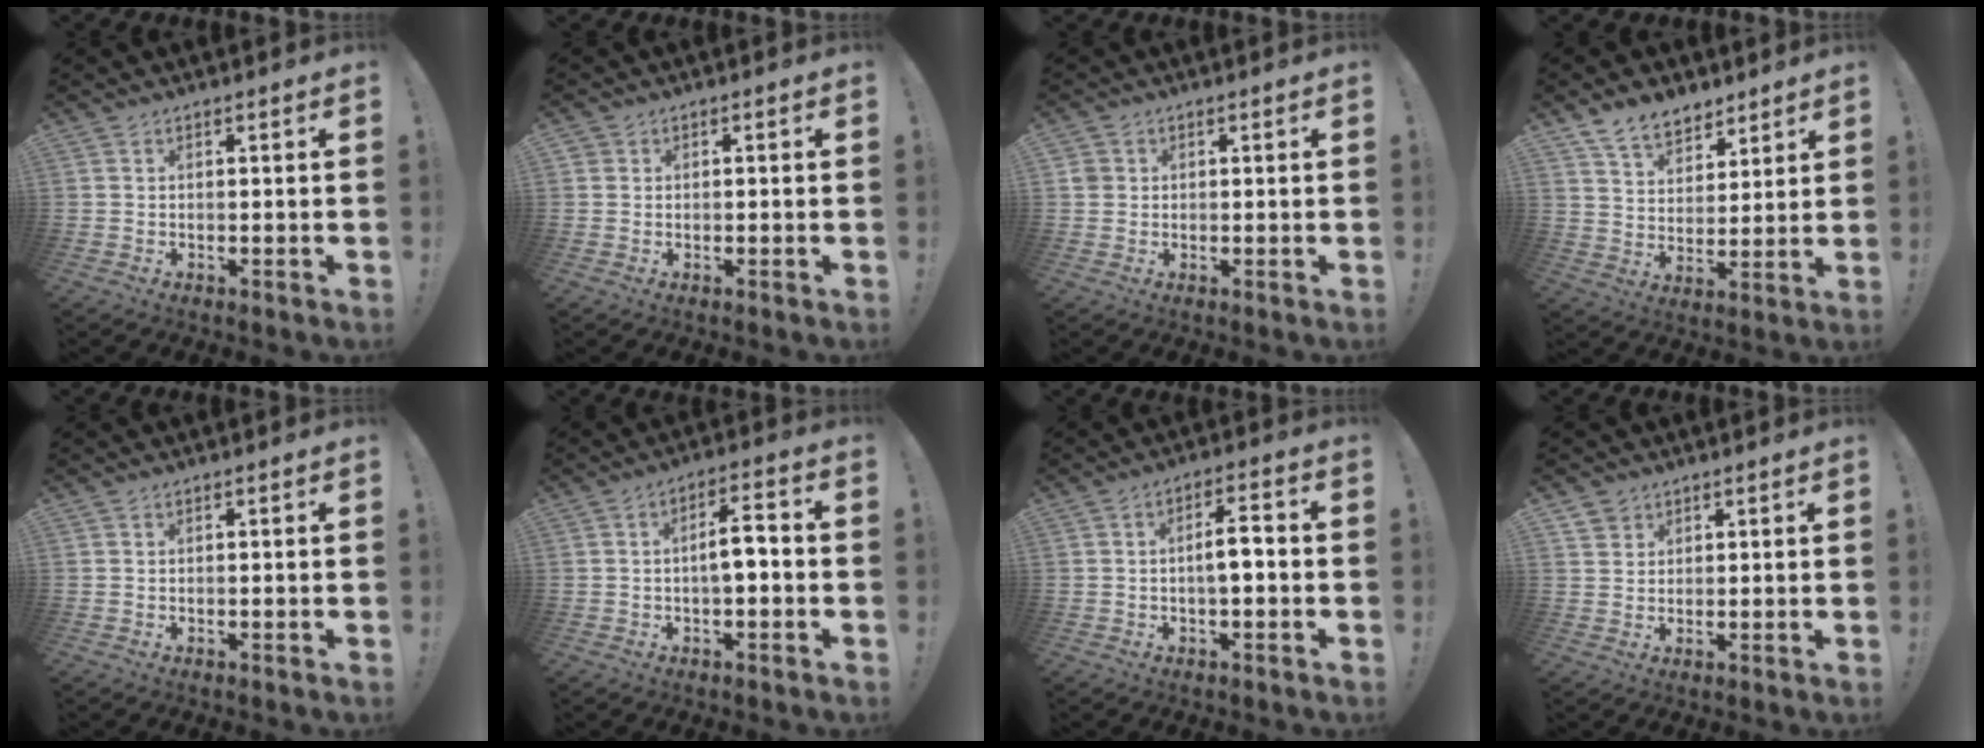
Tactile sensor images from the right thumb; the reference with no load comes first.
{"total": 0.8, "force": [0.1, 0.8, 0.2], "torque": [-0.004, 0.000, 0.002]}
{"total": 2.6, "force": [0.6, 2.4, 0.7], "torque": [-0.014, 0.004, 0.013]}
{"total": 10.1, "force": [7.7, 5.8, 3.1], "torque": [-0.061, -0.047, 0.151]}
{"total": 0.0}
{"total": 6.8, "force": [-1.0, 2.2, 6.4], "torque": [-0.093, 0.007, -0.022]}
{"total": 5.8, "force": [-1.1, 1.7, 5.4], "torque": [-0.079, 0.006, -0.023]}
{"total": 3.4, "force": [2.3, 2.5, 0.2], "torque": [-0.003, -0.010, 0.041]}